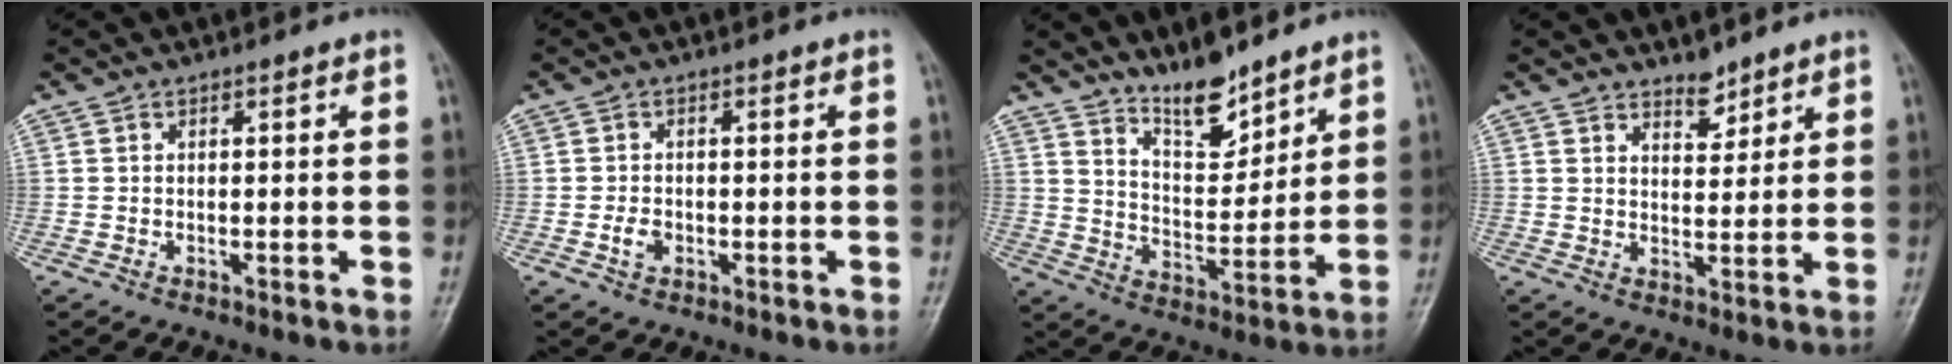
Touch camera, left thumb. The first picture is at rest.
{"total": 2.5, "force": [-0.8, 1.8, 1.5], "torque": [-0.024, 0.006, -0.015]}
{"total": 9.5, "force": [7.8, 3.2, 4.5], "torque": [-0.050, -0.072, 0.144]}
{"total": 3.8, "force": [3.1, 1.7, 1.4], "torque": [-0.005, -0.026, 0.053]}